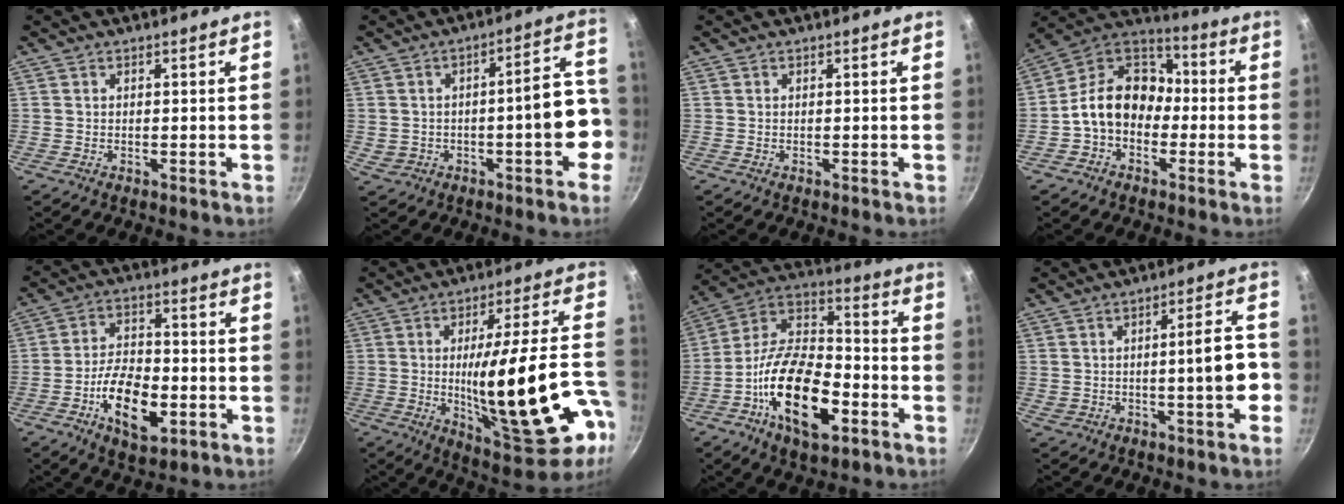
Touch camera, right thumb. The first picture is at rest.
{"total": 10.9, "force": [-2.2, 4.7, 9.6], "torque": [-0.101, 0.053, -0.022]}
{"total": 0.0}
{"total": 13.6, "force": [-2.4, 10.4, 8.4], "torque": [-0.098, 0.051, -0.067]}
{"total": 12.9, "force": [-4.3, 6.6, 10.3], "torque": [-0.167, 0.023, -0.072]}
{"total": 25.9, "force": [-6.2, 6.9, 24.2], "torque": [-0.334, 0.012, -0.065]}
{"total": 21.5, "force": [-8.0, 10.6, 16.9], "torque": [-0.292, 0.044, -0.160]}
{"total": 8.1, "force": [-2.0, 2.0, 7.6], "torque": [-0.091, 0.031, -0.022]}